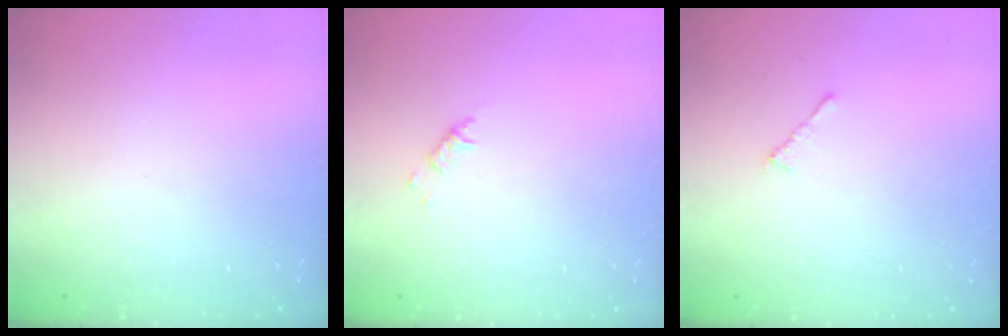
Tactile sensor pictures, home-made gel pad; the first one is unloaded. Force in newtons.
{"total": 2.9, "press": 2.9, "slide": 0.6}
{"total": 2.3, "press": 2.2, "slide": 0.6}